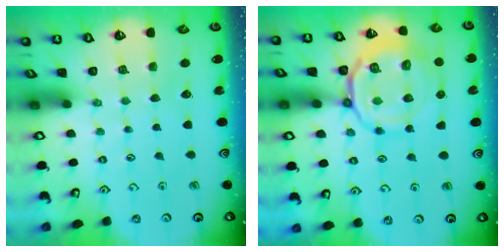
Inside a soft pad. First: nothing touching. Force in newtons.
{"total": 13.7, "press": 13.6, "slide": 1.7}